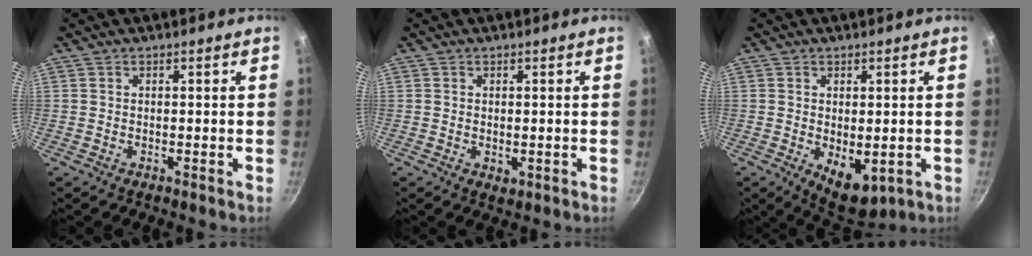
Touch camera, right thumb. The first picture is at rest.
{"total": 1.4, "force": [0.0, 0.8, 1.1], "torque": [-0.015, -0.004, 0.001]}
{"total": 7.1, "force": [-1.1, 4.0, 5.8], "torque": [-0.065, -0.012, 0.000]}